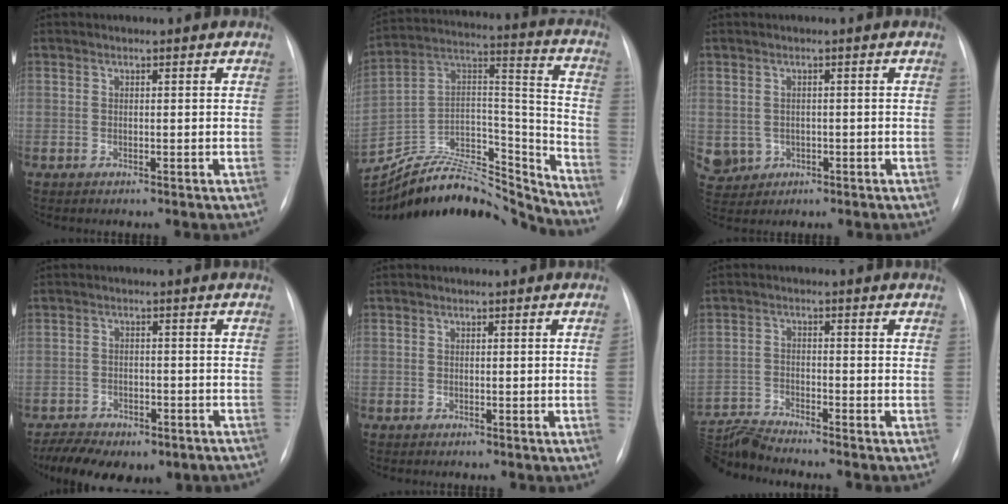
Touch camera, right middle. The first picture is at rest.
{"total": 26.0, "force": [-24.7, 4.7, 6.8], "torque": [-0.147, 0.032, -0.396]}
{"total": 5.7, "force": [-1.5, 5.4, 1.3], "torque": [-0.035, 0.003, -0.011]}
{"total": 13.2, "force": [-9.4, 6.4, 6.5], "torque": [-0.122, 0.007, -0.126]}
{"total": 1.1, "force": [-0.4, -0.3, 1.0], "torque": [-0.017, 0.004, -0.008]}
{"total": 6.8, "force": [-6.6, -1.8, 0.3], "torque": [-0.014, -0.008, -0.128]}